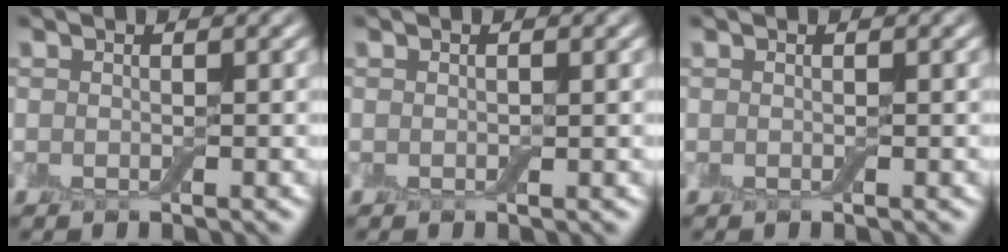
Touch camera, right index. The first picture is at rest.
{"total": 0.0}
{"total": 0.0}